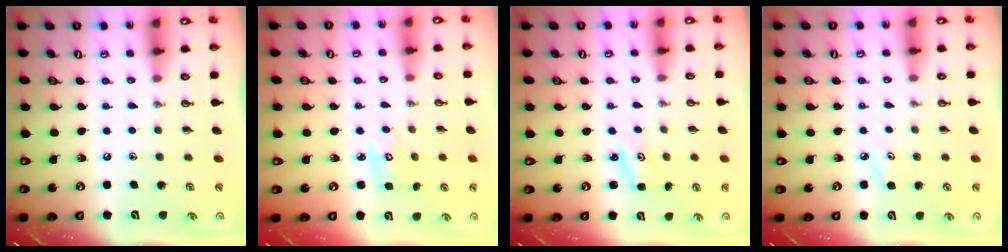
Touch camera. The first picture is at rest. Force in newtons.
{"total": 2.9, "press": 2.9, "slide": 0.3}
{"total": 2.2, "press": 2.2, "slide": 0.3}
{"total": 3.2, "press": 3.2, "slide": 0.3}